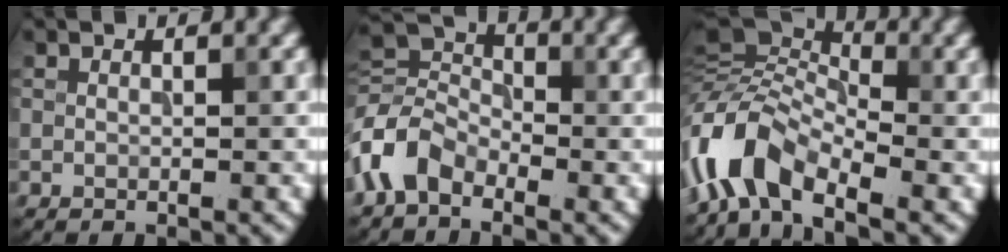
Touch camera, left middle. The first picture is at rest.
{"total": 5.0, "force": [-2.7, 3.2, 2.7], "torque": [-0.059, 0.007, -0.073]}
{"total": 8.0, "force": [-3.8, 4.3, 5.6], "torque": [-0.105, 0.015, -0.092]}